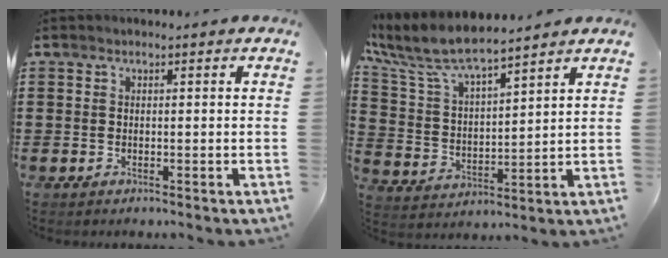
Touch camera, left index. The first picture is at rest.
{"total": 7.6, "force": [6.7, 1.4, 3.3], "torque": [-0.095, -0.034, 0.114]}